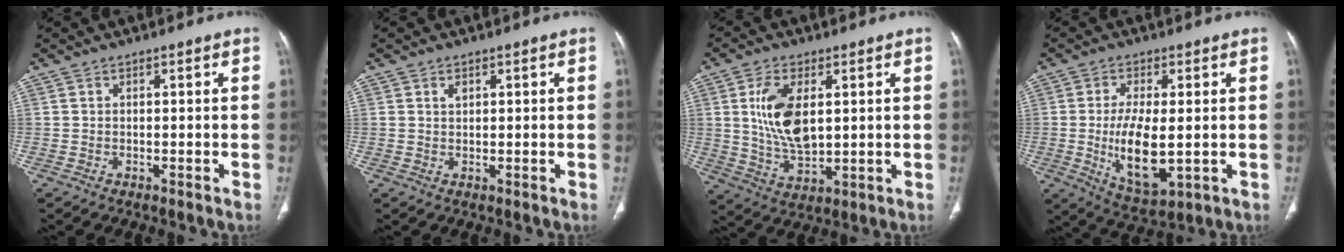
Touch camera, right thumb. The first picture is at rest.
{"total": 1.6, "force": [0.8, 1.0, 0.9], "torque": [-0.011, -0.003, 0.016]}
{"total": 11.4, "force": [2.4, 6.0, 9.5], "torque": [-0.176, -0.017, 0.052]}
{"total": 11.5, "force": [-0.9, 4.7, 10.5], "torque": [-0.193, -0.022, -0.003]}